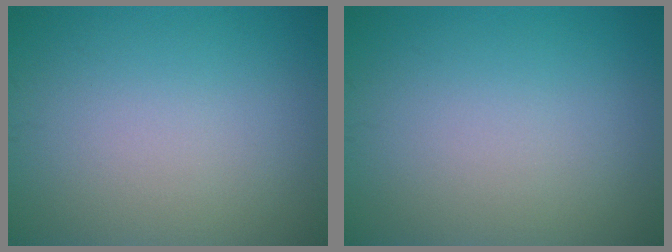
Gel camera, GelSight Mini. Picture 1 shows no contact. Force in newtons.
{"total": 0.0}